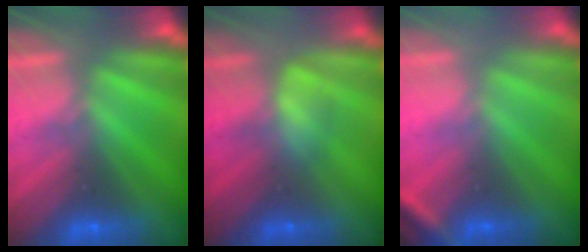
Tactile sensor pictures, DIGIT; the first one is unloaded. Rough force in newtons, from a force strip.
{"total": 2.6}
{"total": 2.5}